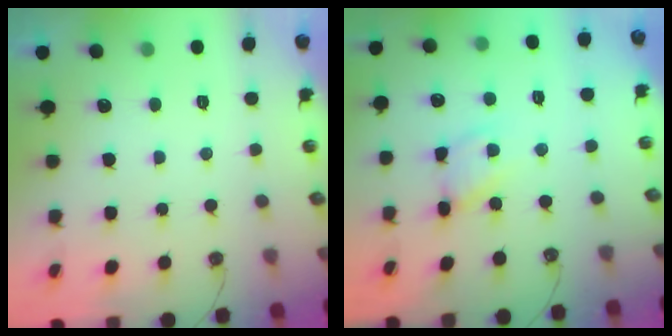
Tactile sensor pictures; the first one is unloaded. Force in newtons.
{"total": 7.5, "press": 7.4, "slide": 0.5}